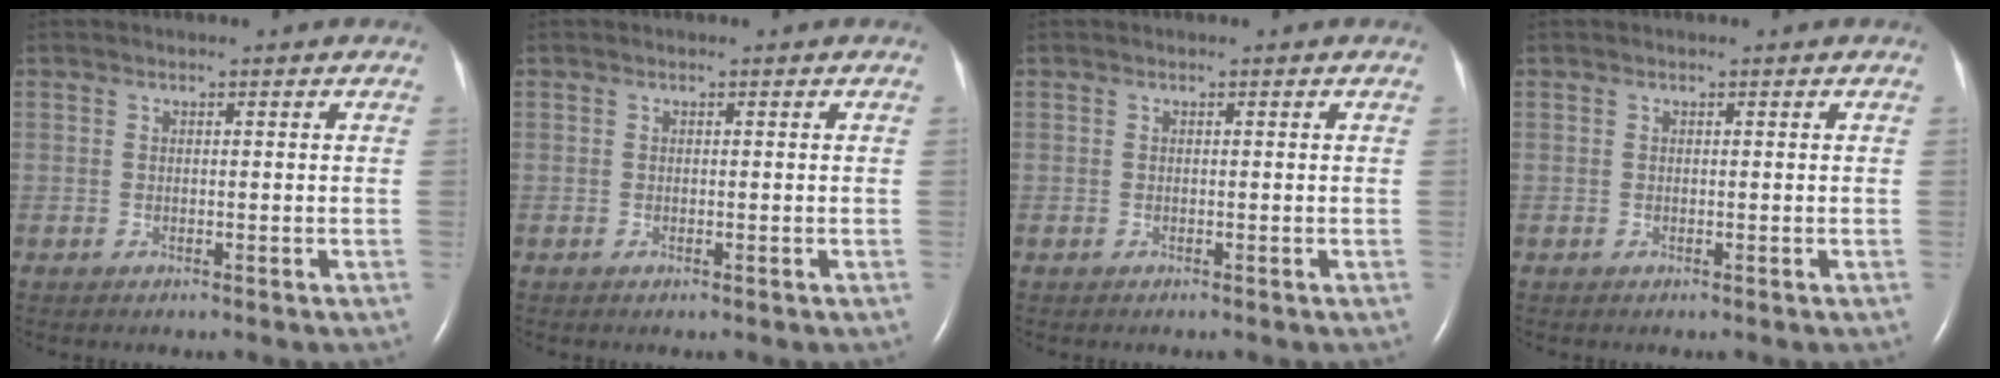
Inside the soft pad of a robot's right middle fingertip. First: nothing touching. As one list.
[{"total": 0.0}, {"total": 0.0}, {"total": 0.0}]